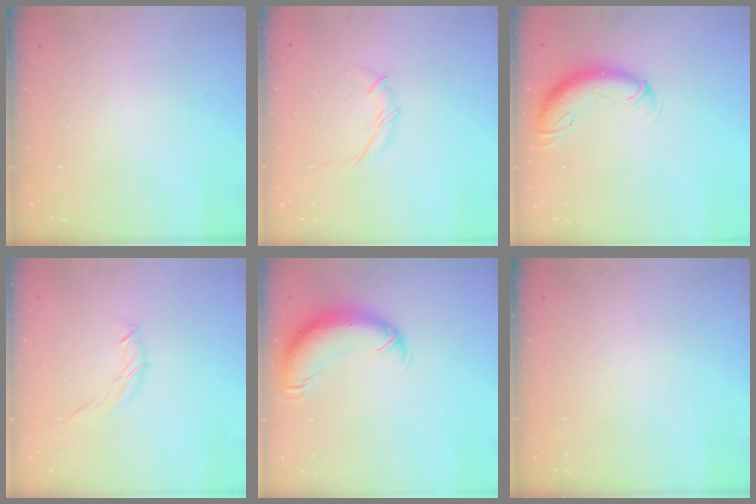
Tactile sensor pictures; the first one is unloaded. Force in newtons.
{"total": 4.5, "press": 4.3, "slide": 1.0}
{"total": 11.0, "press": 10.7, "slide": 2.8}
{"total": 5.9, "press": 5.8, "slide": 1.1}
{"total": 13.0, "press": 12.7, "slide": 2.9}
{"total": 0.0}